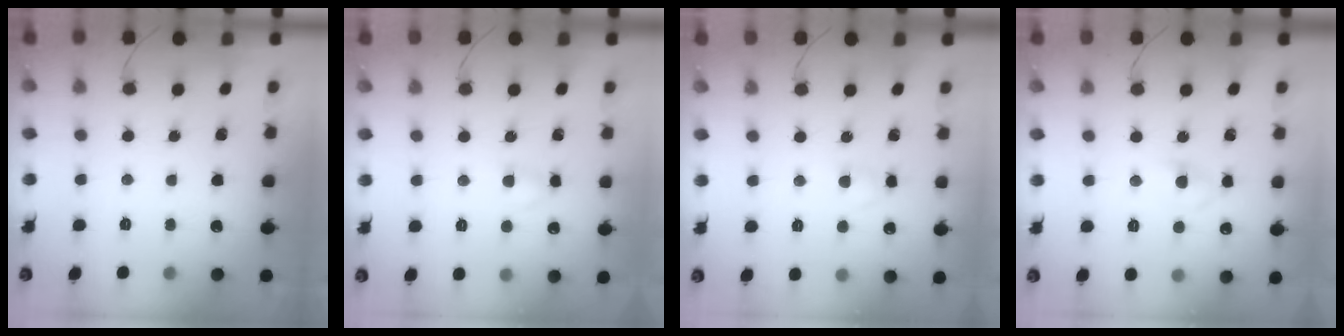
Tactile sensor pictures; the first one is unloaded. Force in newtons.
{"total": 2.8, "press": 2.6, "slide": 1.2}
{"total": 2.6, "press": 2.3, "slide": 1.0}
{"total": 3.6, "press": 3.3, "slide": 1.5}